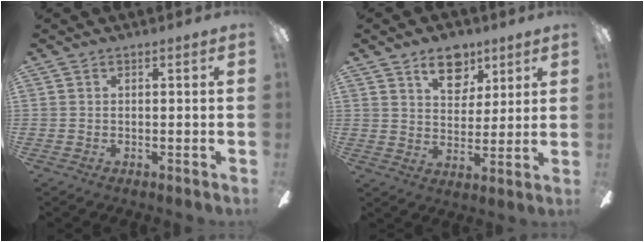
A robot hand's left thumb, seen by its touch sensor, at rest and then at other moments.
{"total": 10.0, "force": [6.3, 6.2, 4.8], "torque": [-0.048, -0.026, 0.109]}